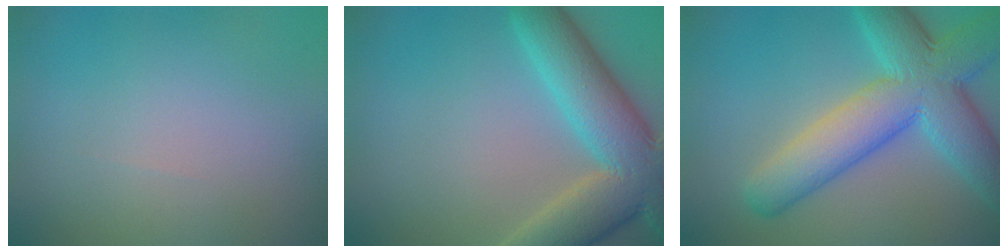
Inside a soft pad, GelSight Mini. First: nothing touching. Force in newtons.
{"total": 10.0, "press": 10.0, "slide": 0.7}
{"total": 9.8, "press": 9.8, "slide": 0.3}